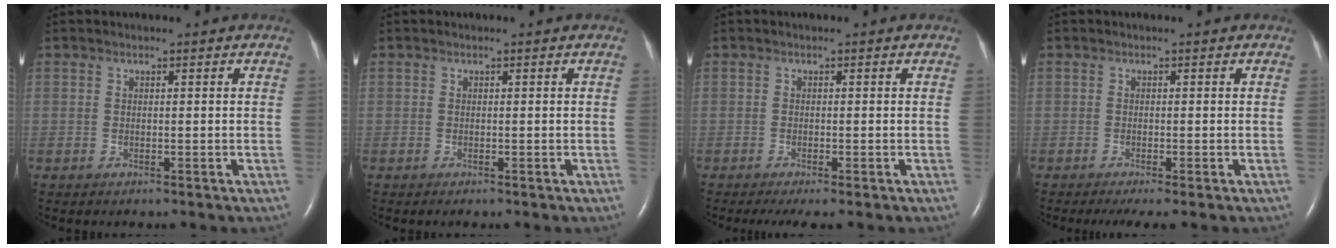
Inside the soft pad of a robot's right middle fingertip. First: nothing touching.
{"total": 0.0}
{"total": 3.1, "force": [-2.1, 0.4, 2.2], "torque": [-0.037, -0.011, -0.033]}
{"total": 2.9, "force": [-1.9, 0.2, 2.2], "torque": [-0.037, -0.012, -0.030]}